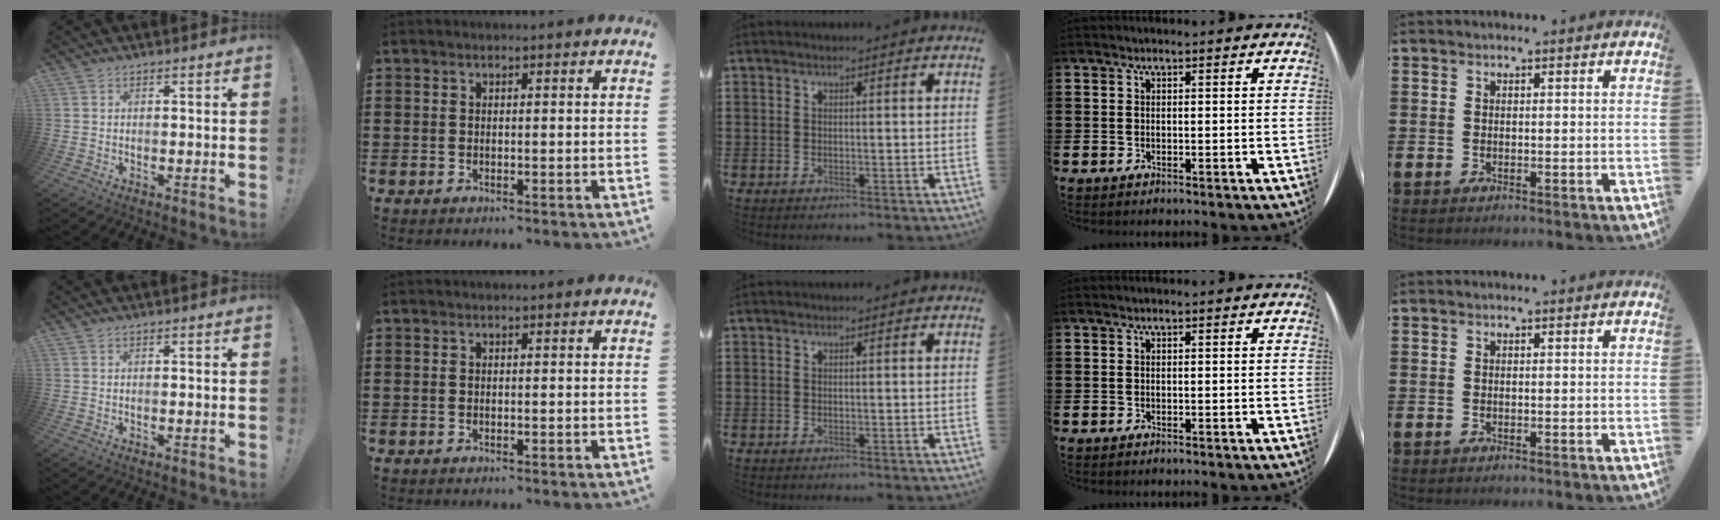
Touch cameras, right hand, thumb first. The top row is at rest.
{}